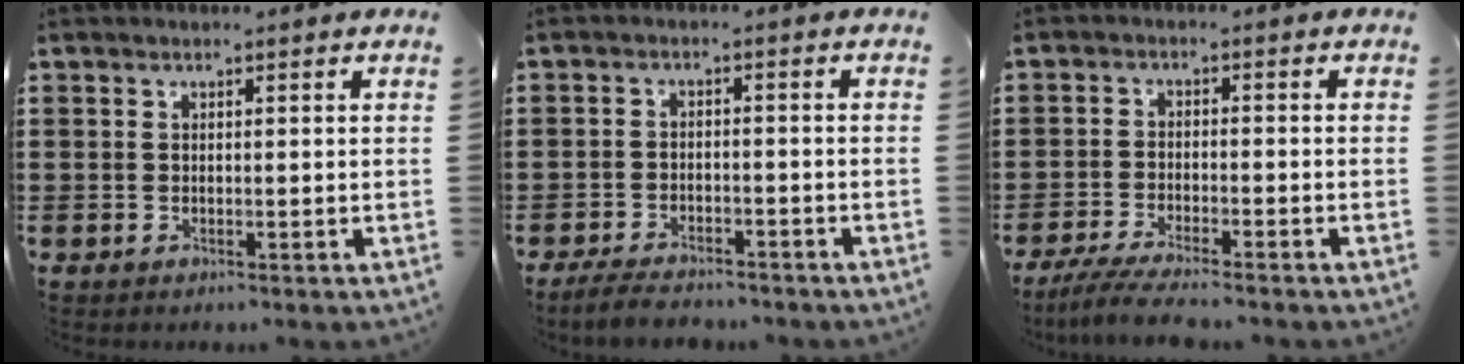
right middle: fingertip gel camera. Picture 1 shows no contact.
{"total": 3.7, "force": [-3.5, 0.5, 1.0], "torque": [-0.026, -0.002, -0.072]}
{"total": 4.5, "force": [-4.0, -0.1, 2.0], "torque": [-0.055, -0.019, -0.081]}